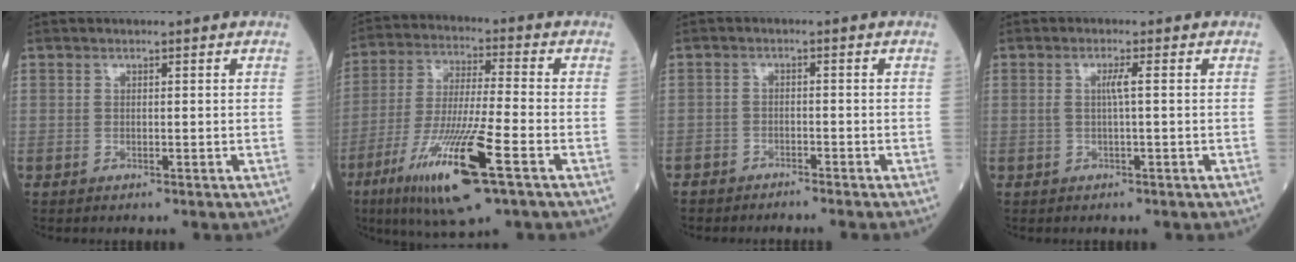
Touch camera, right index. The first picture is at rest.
{"total": 15.9, "force": [-7.4, 1.0, 14.1], "torque": [-0.283, -0.034, -0.131]}
{"total": 3.2, "force": [-3.0, 0.8, 0.6], "torque": [-0.009, -0.004, -0.047]}
{"total": 1.9, "force": [0.1, -0.3, 1.9], "torque": [-0.039, 0.001, 0.001]}